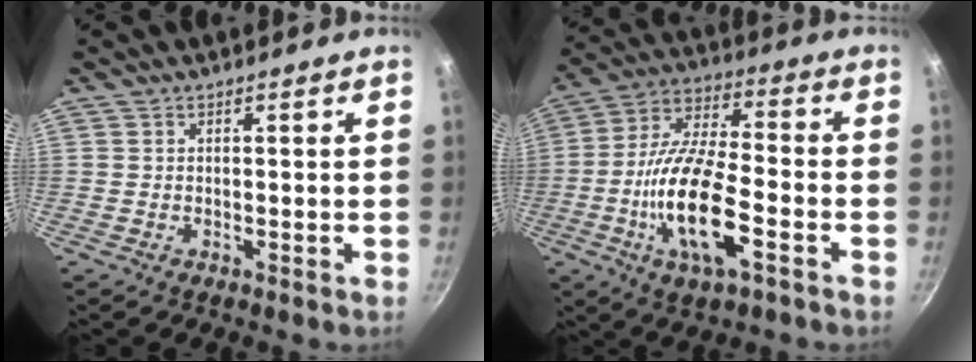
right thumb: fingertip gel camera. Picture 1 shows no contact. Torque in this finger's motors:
{"motor_torque": [2.63, 2.38, 2.03, -0.61, 0.66]}